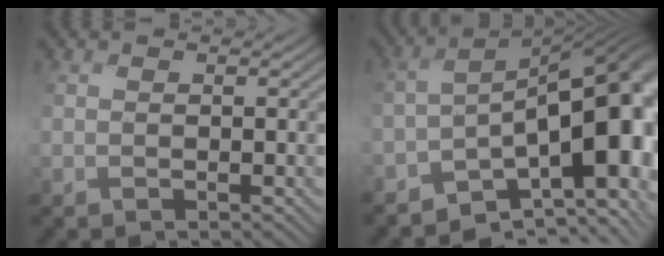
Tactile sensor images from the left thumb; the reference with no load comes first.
{"total": 14.3, "force": [-5.6, 5.8, 11.7], "torque": [-0.155, -0.011, -0.089]}